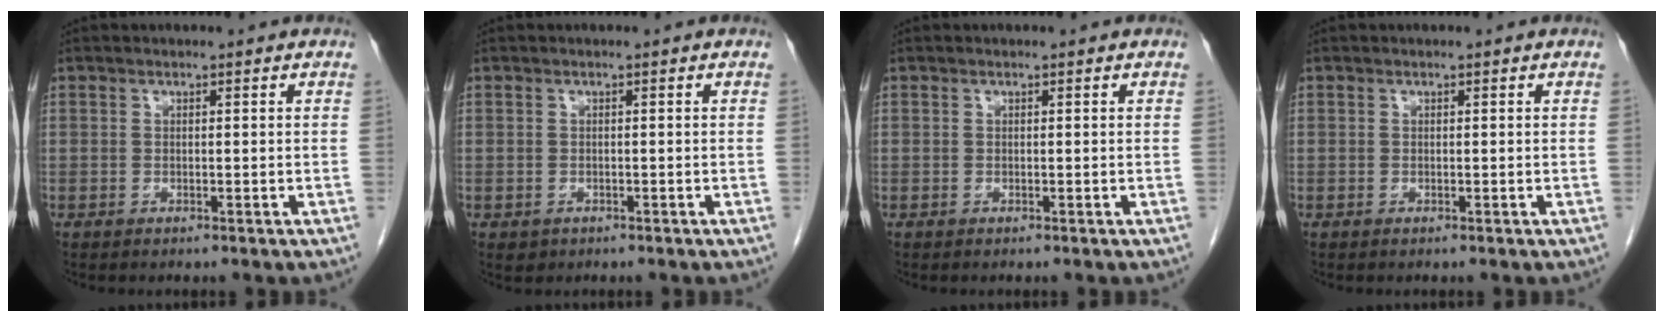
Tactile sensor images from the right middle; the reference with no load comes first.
{"total": 1.1, "force": [-0.5, 1.0, 0.2], "torque": [-0.007, 0.003, 0.001]}
{"total": 0.0}
{"total": 0.0}